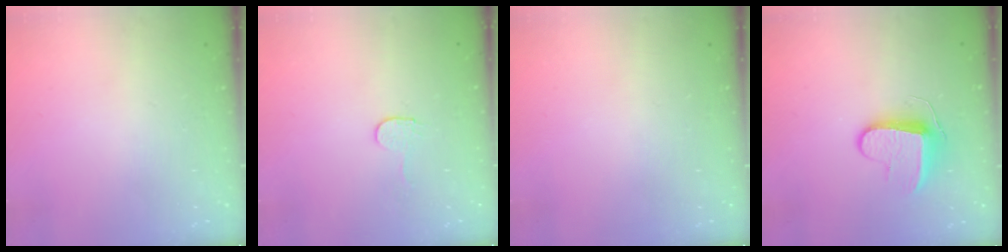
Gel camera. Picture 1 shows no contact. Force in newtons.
{"total": 2.9, "press": 2.9, "slide": 0.3}
{"total": 0.0}
{"total": 9.0, "press": 9.0, "slide": 0.5}